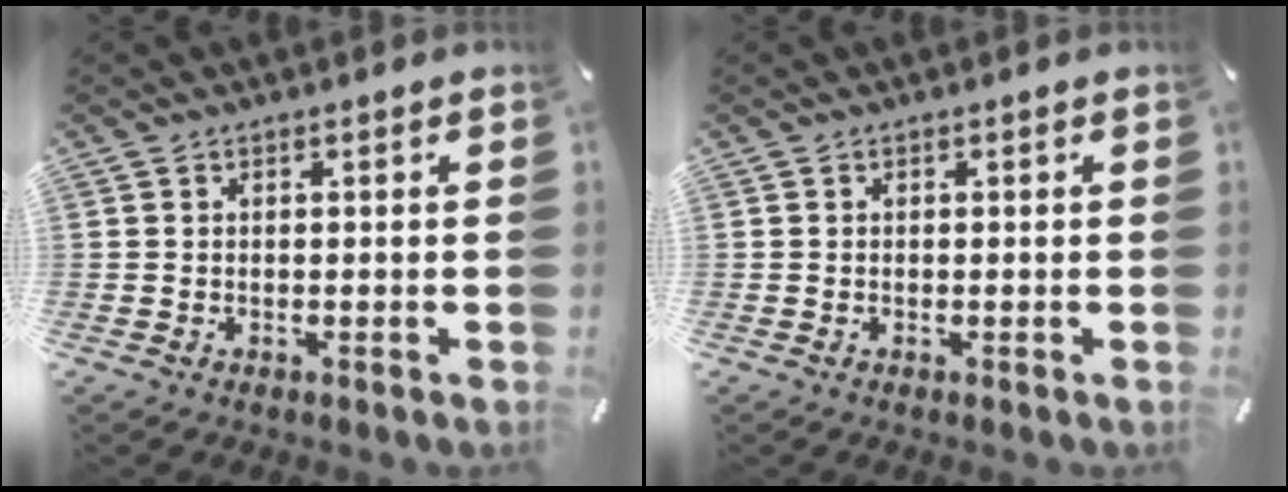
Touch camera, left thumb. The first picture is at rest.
{"total": 0.0}